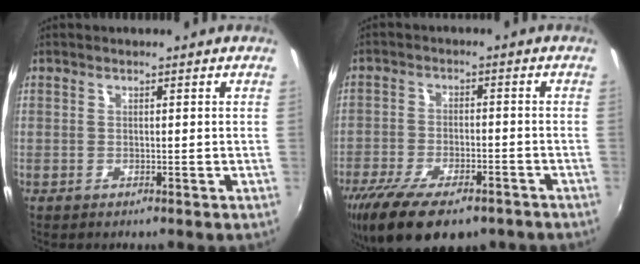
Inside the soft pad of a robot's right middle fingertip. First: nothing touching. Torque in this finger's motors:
{"motor_torque": [1.42, -0.72, 0.34, 0.21]}